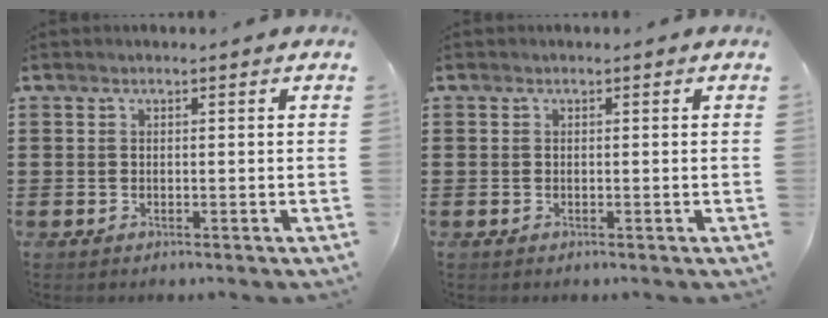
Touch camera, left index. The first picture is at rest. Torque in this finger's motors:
{"motor_torque": [0.00, 0.00, 0.00, 0.00]}